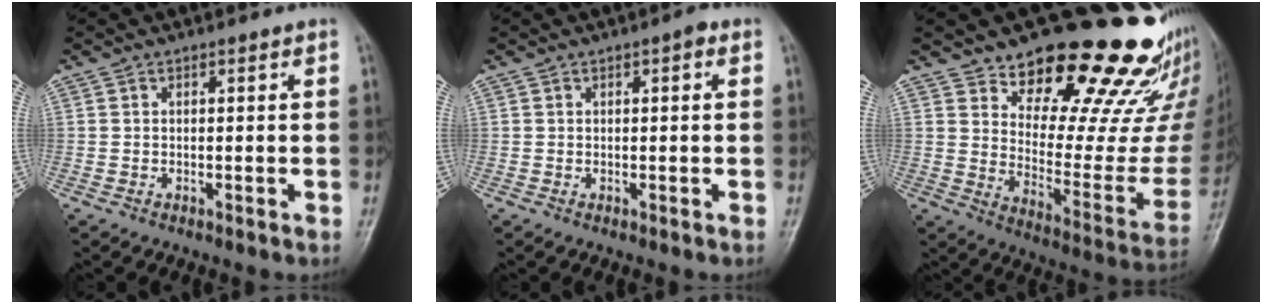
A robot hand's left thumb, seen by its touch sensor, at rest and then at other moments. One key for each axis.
{"total": 1.2, "fx": 0.4, "fy": 0.6, "fz": 1.0, "tx": -0.009, "ty": 0.002, "tz": 0.002}
{"total": 25.6, "fx": 20.9, "fy": 8.1, "fz": 12.3, "tx": -0.120, "ty": -0.166, "tz": 0.281}